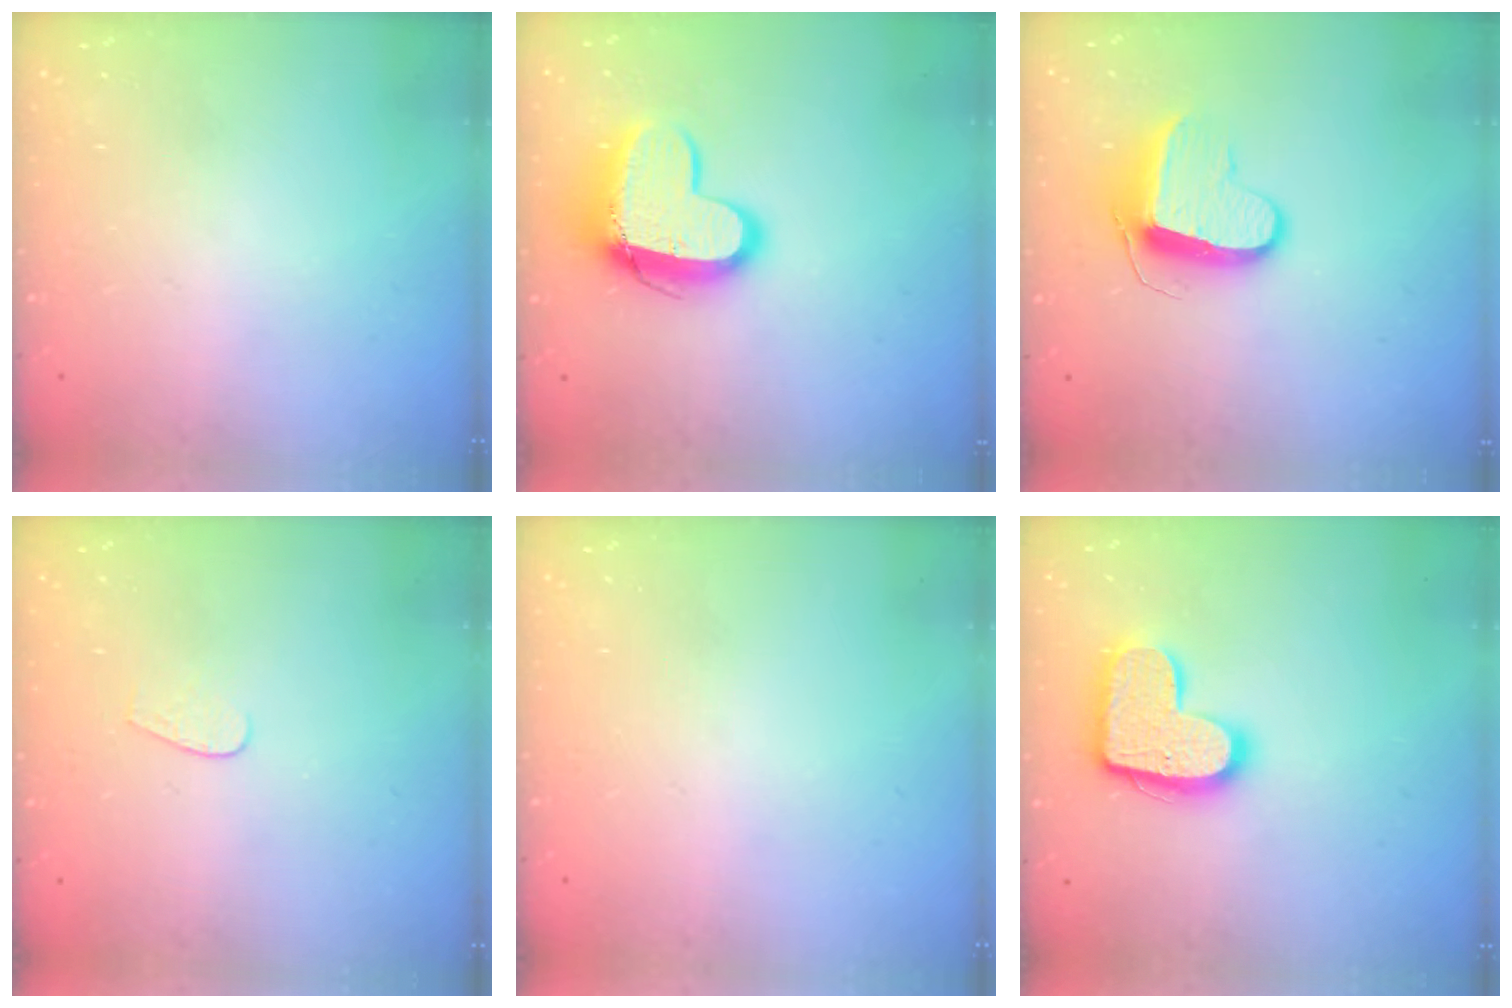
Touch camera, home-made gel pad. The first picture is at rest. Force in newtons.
{"total": 13.1, "press": 13.0, "slide": 1.1}
{"total": 10.1, "press": 10.1, "slide": 0.3}
{"total": 3.5, "press": 3.5, "slide": 0.3}
{"total": 0.0}
{"total": 14.9, "press": 14.9, "slide": 1.0}